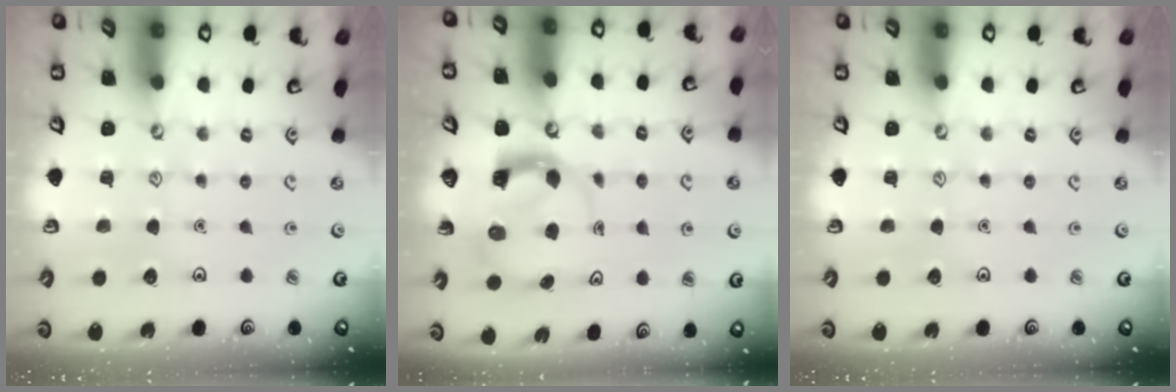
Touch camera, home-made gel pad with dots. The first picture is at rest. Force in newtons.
{"total": 3.6, "press": 3.6, "slide": 0.4}
{"total": 0.0}